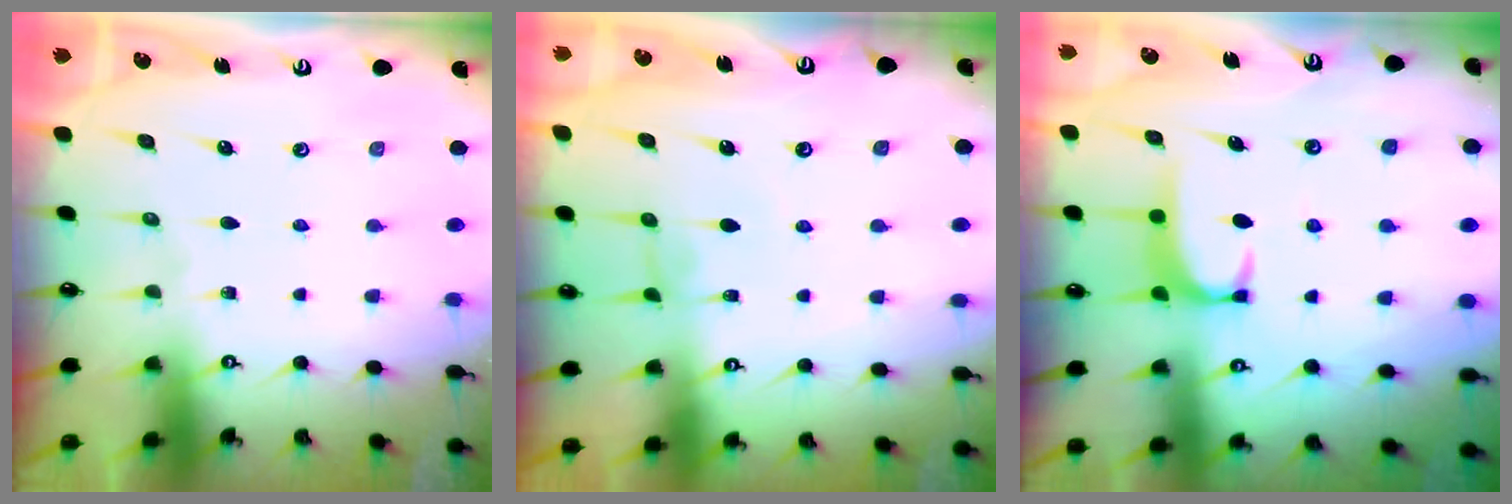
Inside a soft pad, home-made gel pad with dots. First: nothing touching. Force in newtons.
{"total": 0.7, "press": 0.6, "slide": 0.4}
{"total": 1.8, "press": 1.8, "slide": 0.5}